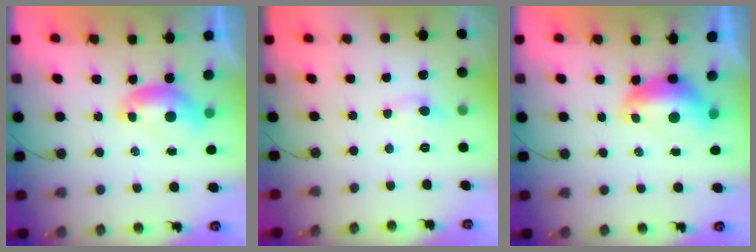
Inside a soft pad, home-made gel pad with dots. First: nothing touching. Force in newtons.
{"total": 2.4, "press": 2.3, "slide": 0.8}
{"total": 2.0, "press": 1.9, "slide": 0.7}